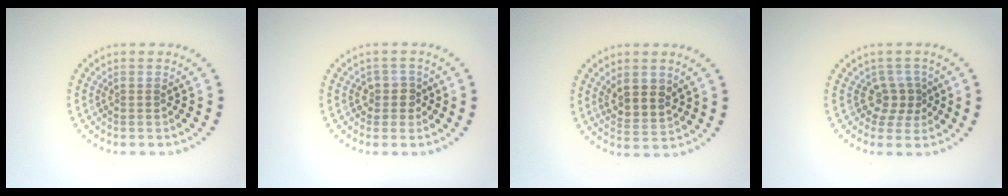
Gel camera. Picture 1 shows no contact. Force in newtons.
{"total": 1.9, "press": 1.5, "slide": 1.2}
{"total": 3.3, "press": 3.0, "slide": 1.4}
{"total": 2.4, "press": 1.7, "slide": 1.7}